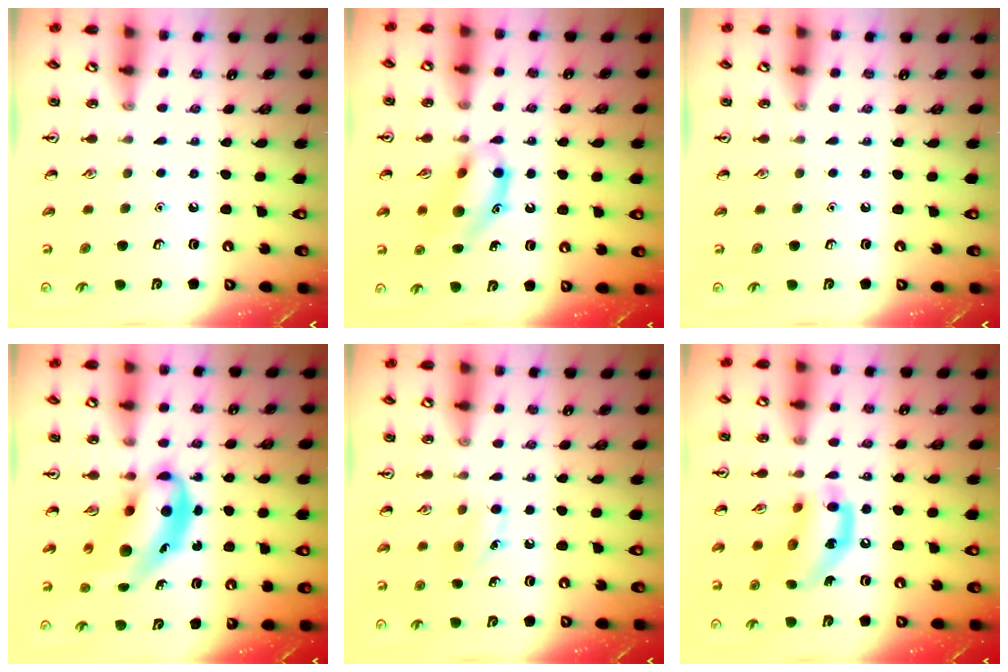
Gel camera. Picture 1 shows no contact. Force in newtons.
{"total": 13.0, "press": 12.7, "slide": 2.6}
{"total": 0.0}
{"total": 11.3, "press": 10.9, "slide": 3.1}
{"total": 7.1, "press": 6.8, "slide": 2.0}
{"total": 13.0, "press": 12.8, "slide": 2.5}